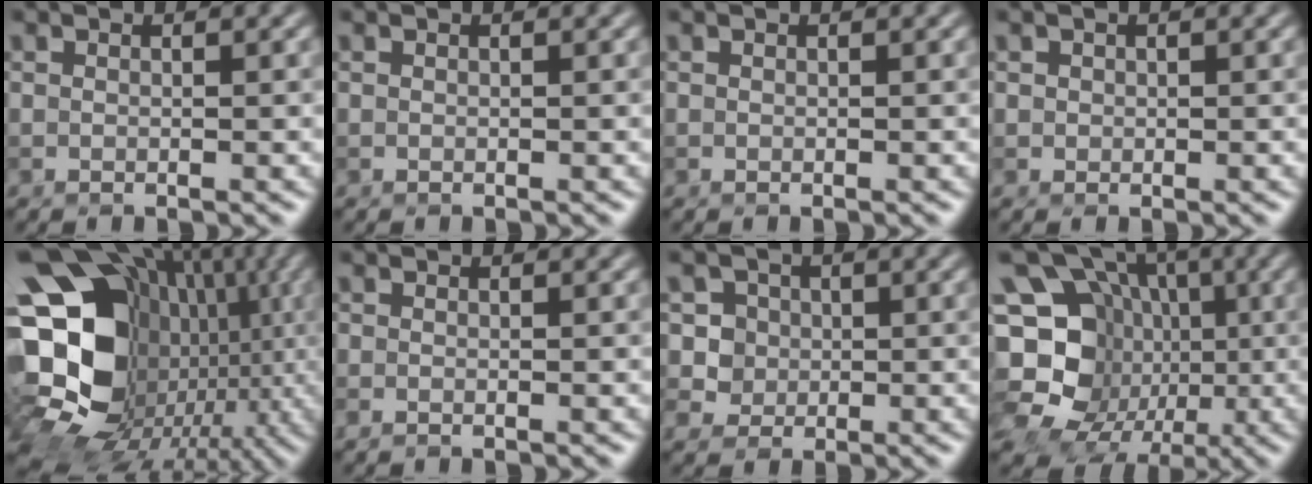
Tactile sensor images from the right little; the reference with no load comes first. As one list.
[{"total": 0.0}, {"total": 0.0}, {"total": 0.9, "force": [0.4, 0.8, 0.1], "torque": [0.004, -0.004, 0.012]}, {"total": 23.5, "force": [1.4, 19.7, 12.7], "torque": [-0.251, -0.003, 0.007]}, {"total": 0.0}, {"total": 4.4, "force": [1.2, 3.9, 1.5], "torque": [-0.014, 0.014, 0.016]}, {"total": 15.9, "force": [-2.6, 13.8, 7.4], "torque": [-0.158, 0.000, -0.074]}]